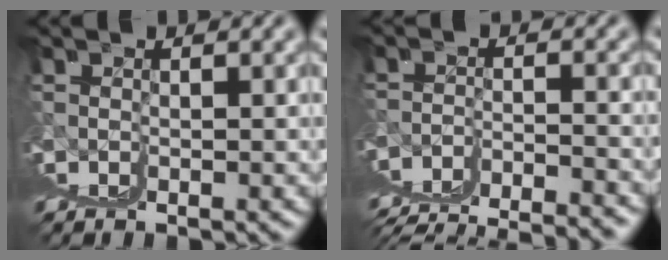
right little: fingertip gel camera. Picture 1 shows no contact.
{"total": 2.6, "force": [0.3, -0.2, 2.6], "torque": [-0.044, -0.002, 0.014]}